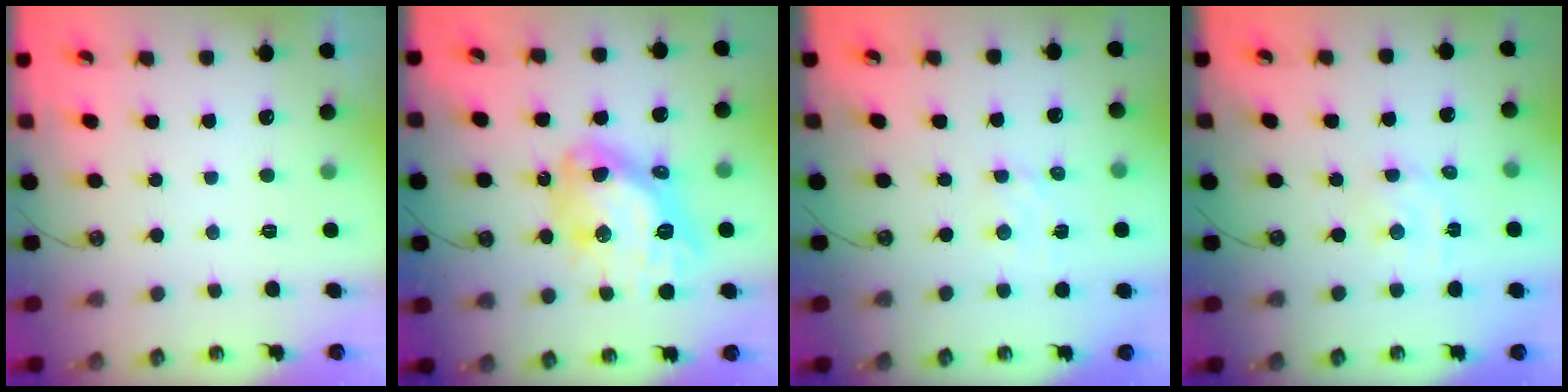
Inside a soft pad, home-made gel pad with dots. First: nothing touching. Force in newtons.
{"total": 18.4, "press": 18.3, "slide": 1.9}
{"total": 2.8, "press": 2.7, "slide": 0.4}
{"total": 2.7, "press": 2.7, "slide": 0.1}